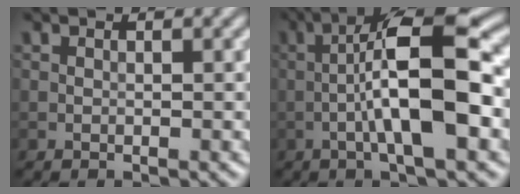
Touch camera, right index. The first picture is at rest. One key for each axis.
{"total": 9.5, "fx": -1.5, "fy": 2.1, "fz": 9.2, "tx": -0.150, "ty": 0.020, "tz": -0.031}